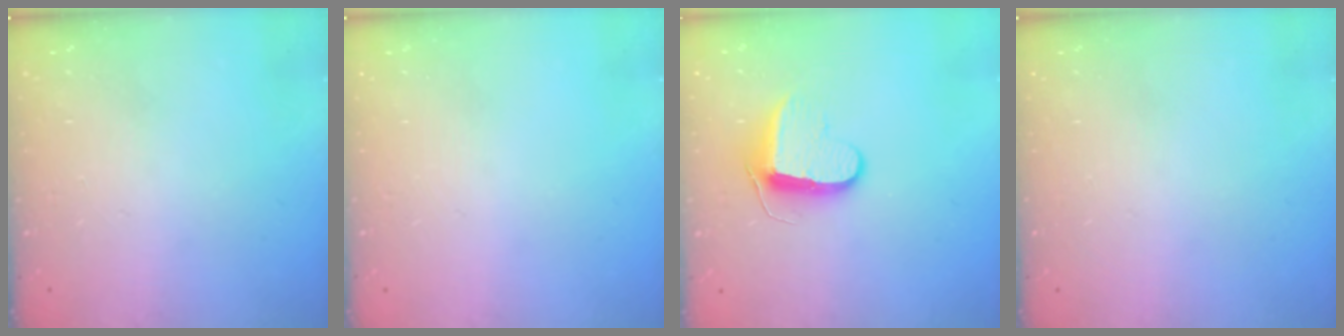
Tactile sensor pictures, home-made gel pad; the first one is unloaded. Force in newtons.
{"total": 0.0}
{"total": 9.9, "press": 9.9, "slide": 0.2}
{"total": 0.0}